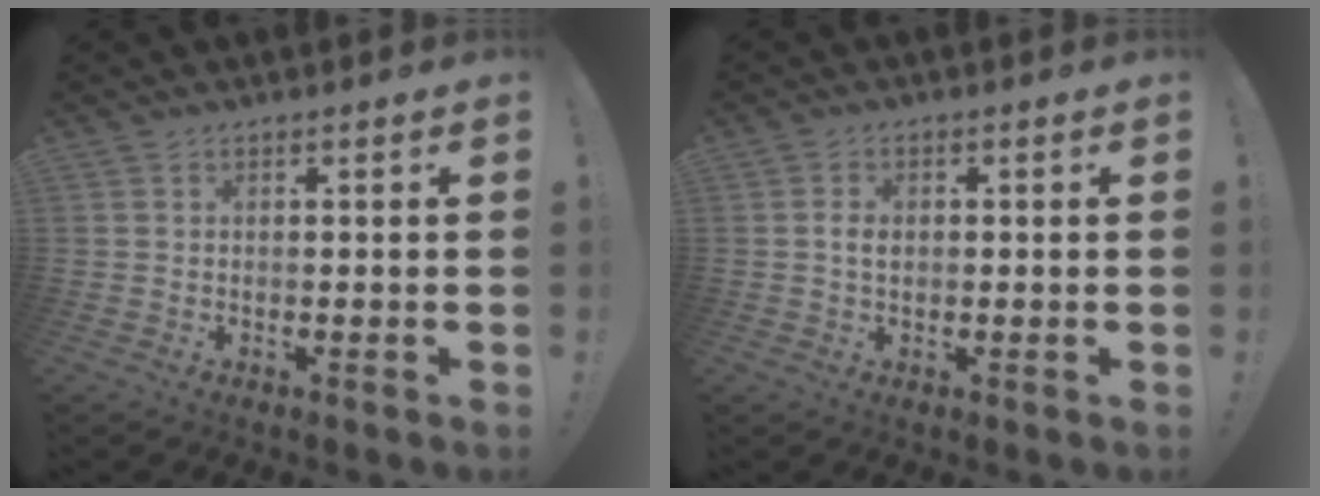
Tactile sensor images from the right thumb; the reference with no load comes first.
{"total": 2.5, "force": [0.1, 1.6, 2.0], "torque": [-0.029, 0.004, 0.000]}